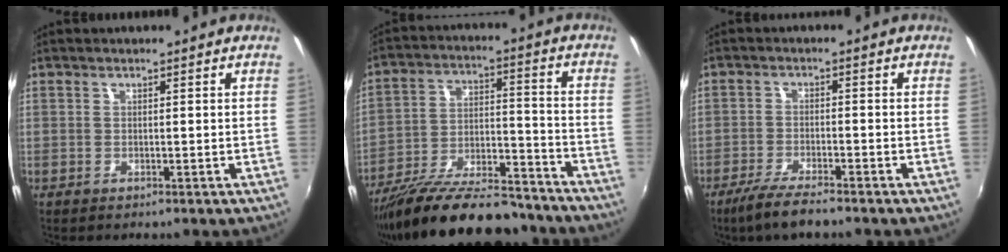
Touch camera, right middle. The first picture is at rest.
{"total": 22.5, "force": [-18.7, 6.2, 11.0], "torque": [-0.196, -0.018, -0.279]}
{"total": 6.4, "force": [-5.1, 0.7, 3.8], "torque": [-0.096, -0.015, -0.095]}